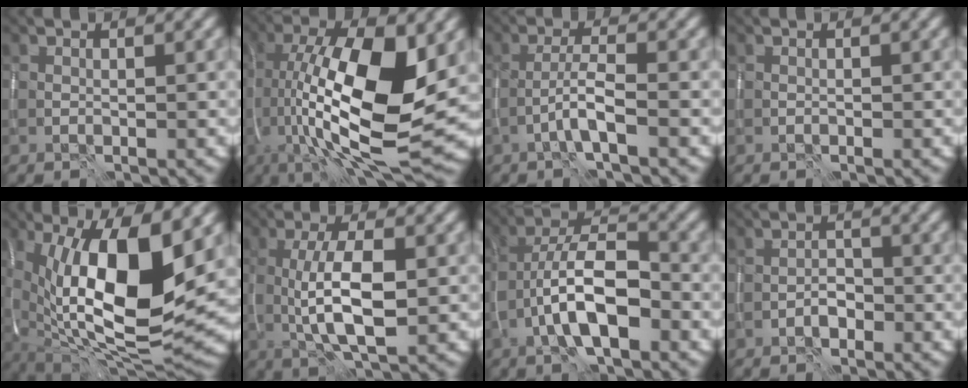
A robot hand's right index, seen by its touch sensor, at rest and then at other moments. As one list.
[{"total": 15.4, "force": [-0.1, 5.3, 14.5], "torque": [-0.254, 0.004, -0.004]}, {"total": 2.5, "force": [-1.6, 0.0, 1.9], "torque": [-0.035, 0.009, -0.036]}, {"total": 0.0}, {"total": 16.0, "force": [2.1, 6.4, 14.6], "torque": [-0.243, -0.005, 0.041]}, {"total": 6.2, "force": [-0.4, 2.1, 5.8], "torque": [-0.108, -0.002, -0.005]}, {"total": 7.0, "force": [-3.0, 2.4, 5.9], "torque": [-0.097, 0.016, -0.058]}, {"total": 1.6, "force": [-1.2, 0.8, 0.7], "torque": [-0.009, 0.003, -0.023]}]